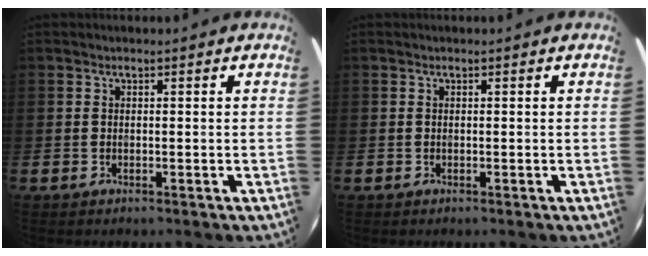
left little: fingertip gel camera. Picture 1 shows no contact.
{"total": 0.0}